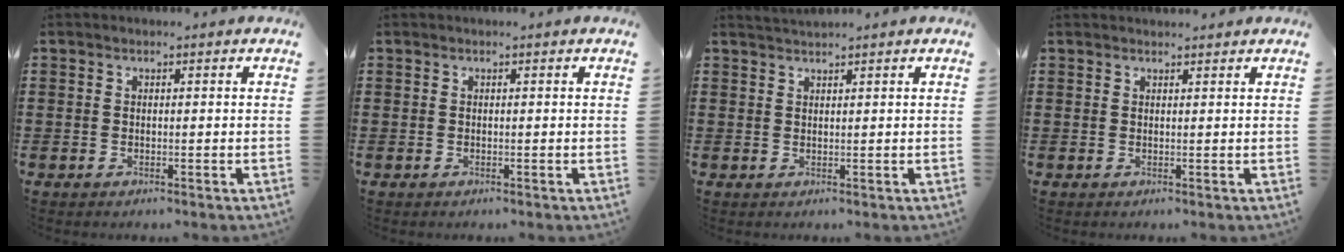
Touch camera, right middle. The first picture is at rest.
{"total": 0.0}
{"total": 1.3, "force": [1.3, -0.1, 0.1], "torque": [-0.004, 0.001, 0.025]}
{"total": 1.2, "force": [1.2, 0.0, 0.0], "torque": [-0.002, -0.002, 0.022]}